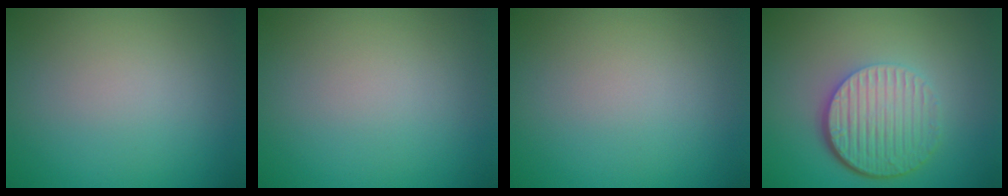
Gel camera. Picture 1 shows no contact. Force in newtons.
{"total": 0.0}
{"total": 0.0}
{"total": 6.1, "press": 4.2, "slide": 4.3}